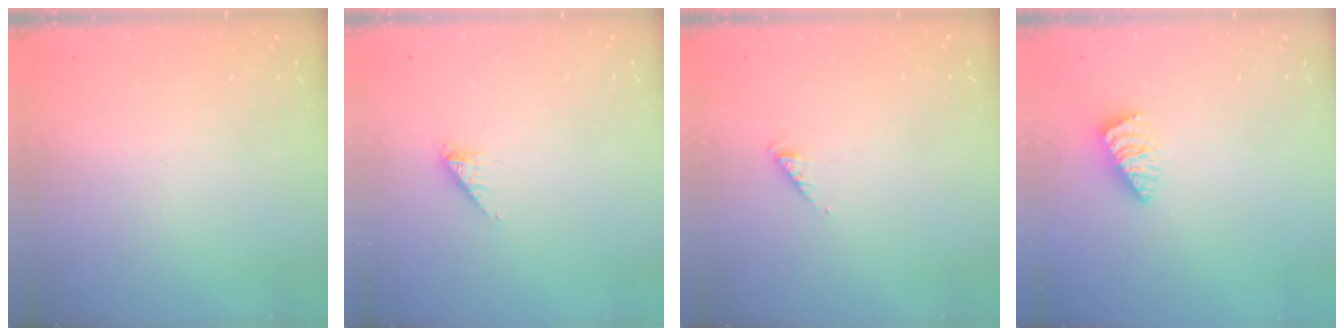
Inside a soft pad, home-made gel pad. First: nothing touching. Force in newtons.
{"total": 2.2, "press": 2.2, "slide": 0.3}
{"total": 1.7, "press": 1.6, "slide": 0.4}
{"total": 1.1, "press": 1.1, "slide": 0.2}